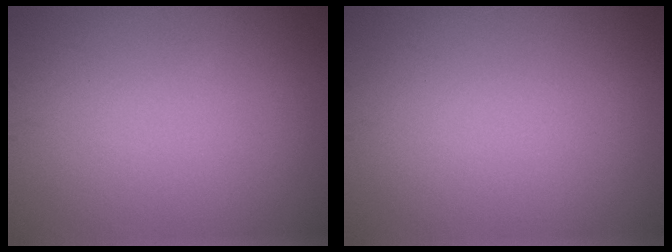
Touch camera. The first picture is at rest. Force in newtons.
{"total": 0.0}